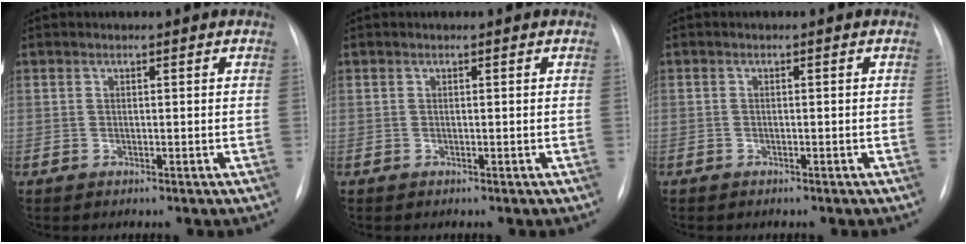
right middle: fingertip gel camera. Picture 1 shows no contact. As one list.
[{"total": 0.0}, {"total": 0.6, "force": [-0.4, 0.5, 0.0], "torque": [-0.006, 0.003, -0.007]}]